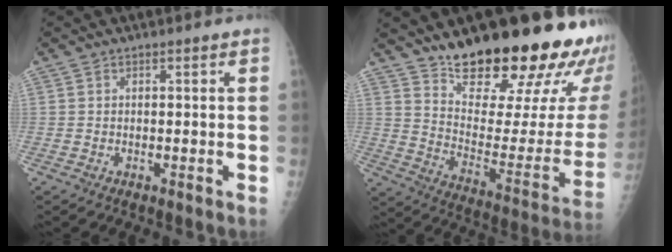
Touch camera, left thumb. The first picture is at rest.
{"total": 28.7, "force": [20.2, 8.5, 18.5], "torque": [-0.234, -0.113, 0.292]}